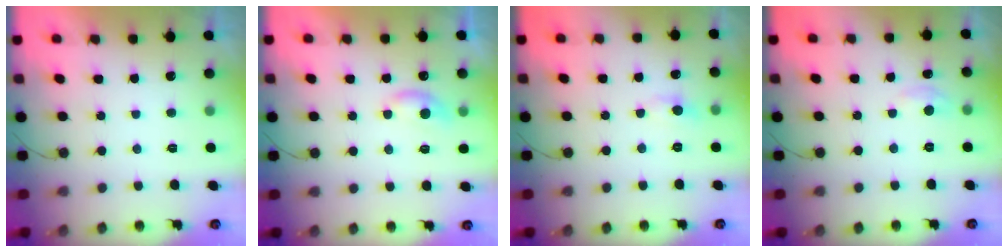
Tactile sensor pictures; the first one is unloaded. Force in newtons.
{"total": 6.3, "press": 6.2, "slide": 0.9}
{"total": 5.1, "press": 5.0, "slide": 0.6}
{"total": 3.1, "press": 3.0, "slide": 0.4}